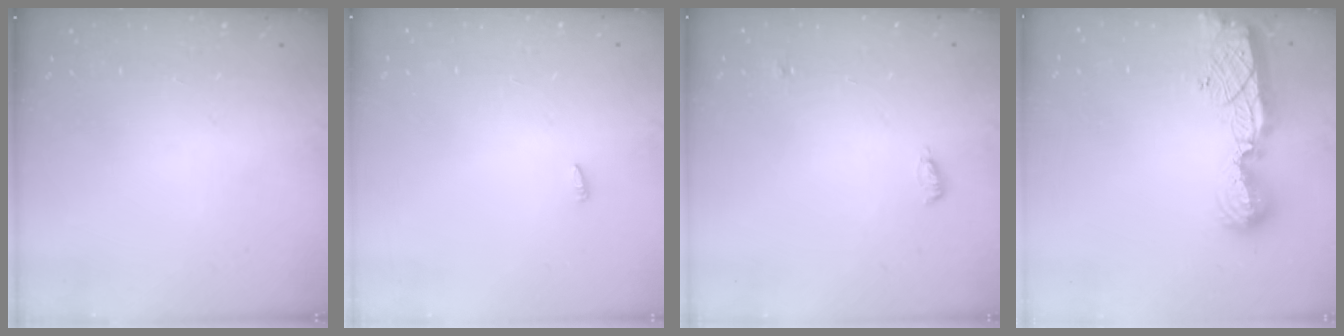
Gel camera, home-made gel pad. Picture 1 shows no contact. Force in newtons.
{"total": 2.1, "press": 1.9, "slide": 0.7}
{"total": 4.5, "press": 4.3, "slide": 1.2}
{"total": 12.7, "press": 12.7, "slide": 1.0}